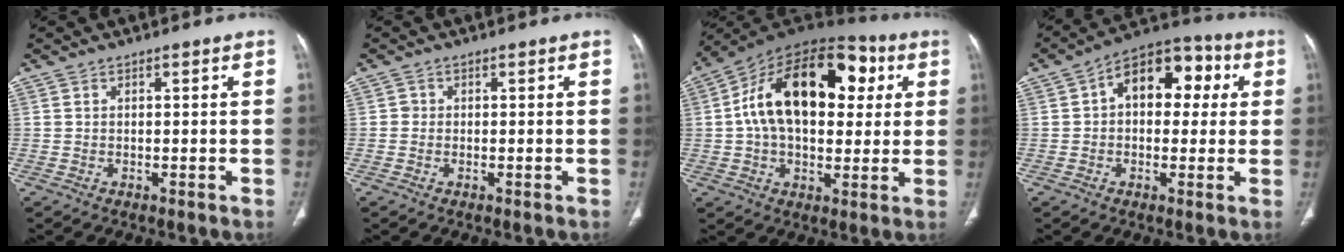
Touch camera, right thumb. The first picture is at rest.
{"total": 0.8, "force": [-0.1, 0.7, 0.2], "torque": [0.001, 0.003, -0.002]}
{"total": 23.8, "force": [4.5, 14.4, 18.4], "torque": [-0.280, 0.026, 0.063]}
{"total": 13.3, "force": [2.8, 8.5, 9.8], "torque": [-0.097, 0.032, 0.030]}